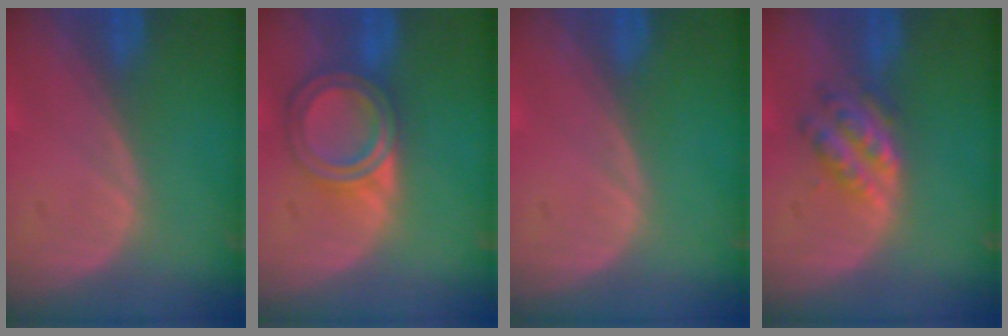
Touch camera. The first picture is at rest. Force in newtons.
{"total": 6.7, "press": 6.0, "slide": 3.1}
{"total": 0.0}
{"total": 4.9, "press": 4.7, "slide": 1.6}